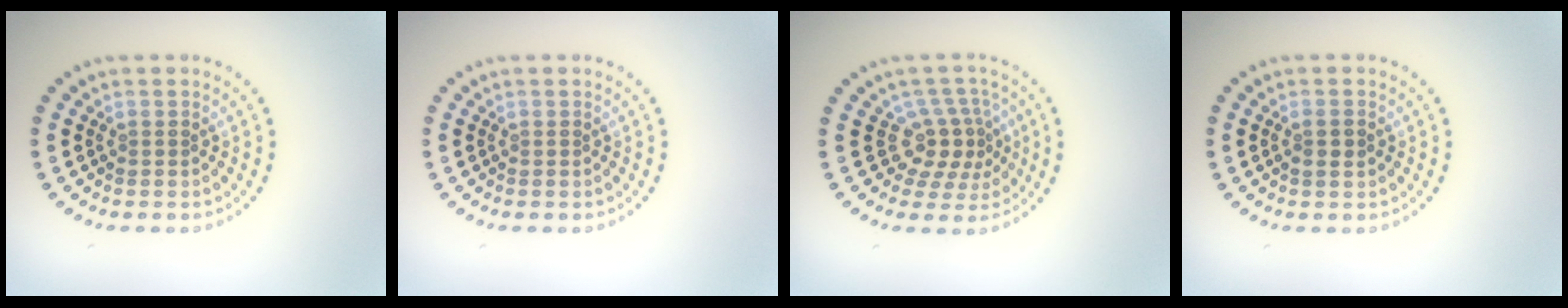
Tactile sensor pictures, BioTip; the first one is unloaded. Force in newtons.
{"total": 0.0}
{"total": 3.4, "press": 2.5, "slide": 2.2}
{"total": 1.2, "press": 1.2, "slide": 0.3}